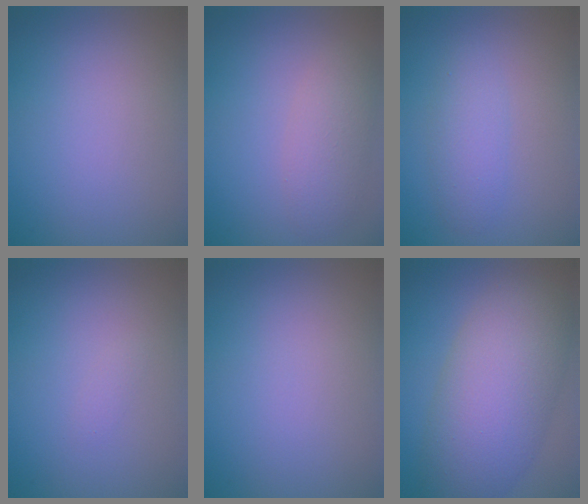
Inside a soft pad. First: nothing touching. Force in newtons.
{"total": 3.0, "press": 3.0, "slide": 0.1}
{"total": 2.4, "press": 2.4, "slide": 0.0}
{"total": 0.6, "press": 0.6, "slide": 0.0}
{"total": 0.0}
{"total": 9.3, "press": 9.3, "slide": 0.6}